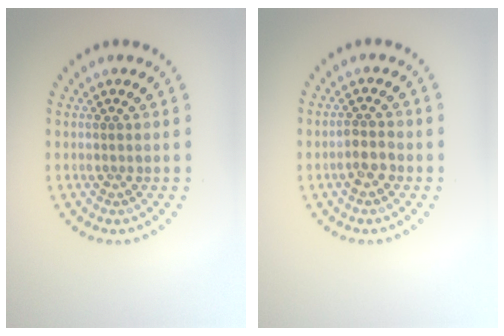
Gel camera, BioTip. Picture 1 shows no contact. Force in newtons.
{"total": 1.9, "press": 1.7, "slide": 0.7}